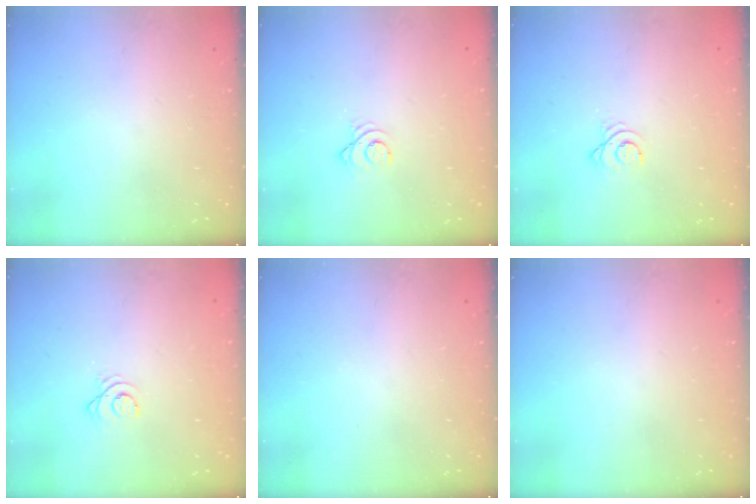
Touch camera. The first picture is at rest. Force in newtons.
{"total": 2.6, "press": 2.6, "slide": 0.3}
{"total": 2.7, "press": 2.7, "slide": 0.3}
{"total": 2.5, "press": 2.5, "slide": 0.3}
{"total": 0.0}
{"total": 0.0}